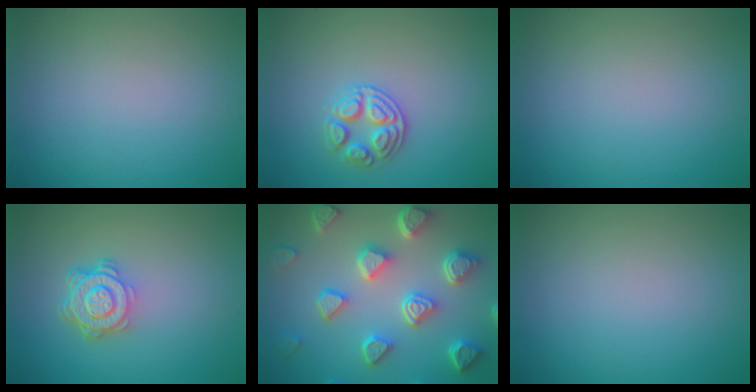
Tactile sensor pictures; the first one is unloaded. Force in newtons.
{"total": 2.6, "press": 2.6, "slide": 0.5}
{"total": 0.0}
{"total": 4.5, "press": 3.3, "slide": 3.0}
{"total": 7.4, "press": 5.9, "slide": 4.5}
{"total": 0.0}